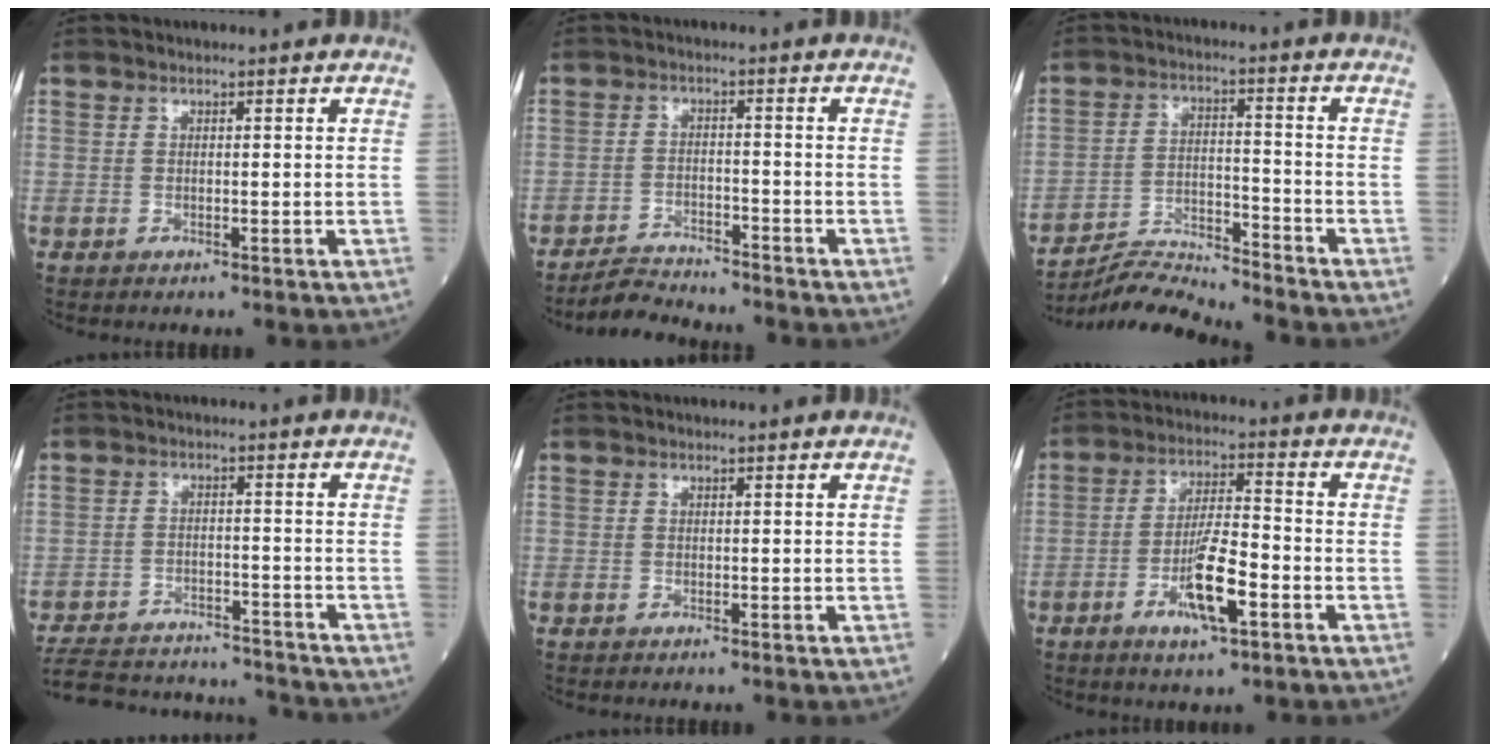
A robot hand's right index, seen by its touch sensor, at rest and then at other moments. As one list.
[{"total": 4.4, "force": [-4.4, -0.2, 0.0], "torque": [-0.004, -0.014, -0.076]}, {"total": 7.8, "force": [-7.6, -1.6, -0.2], "torque": [-0.003, 0.004, -0.138]}, {"total": 16.7, "force": [-15.9, 2.9, 4.2], "torque": [-0.089, 0.003, -0.225]}, {"total": 0.0}, {"total": 8.6, "force": [-3.6, 1.5, 7.7], "torque": [-0.147, -0.003, -0.060]}]